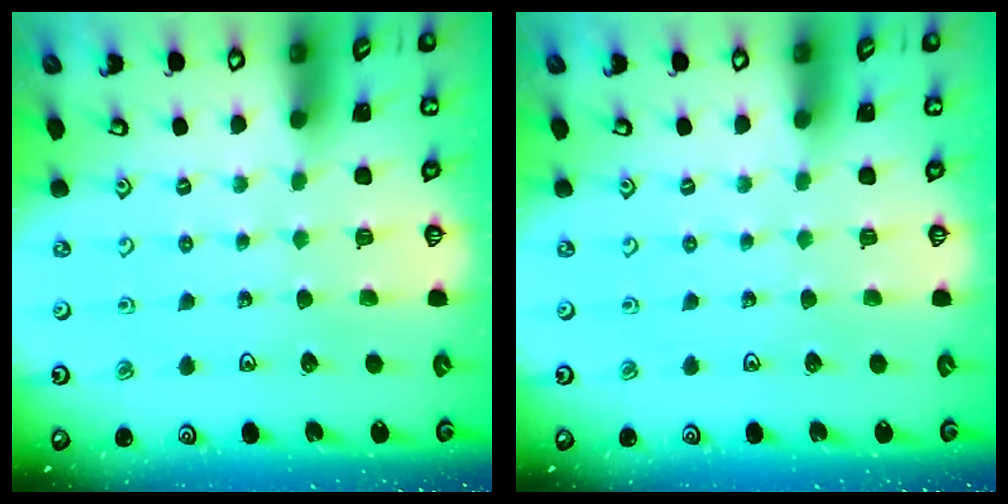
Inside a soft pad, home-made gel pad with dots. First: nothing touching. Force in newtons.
{"total": 0.0}